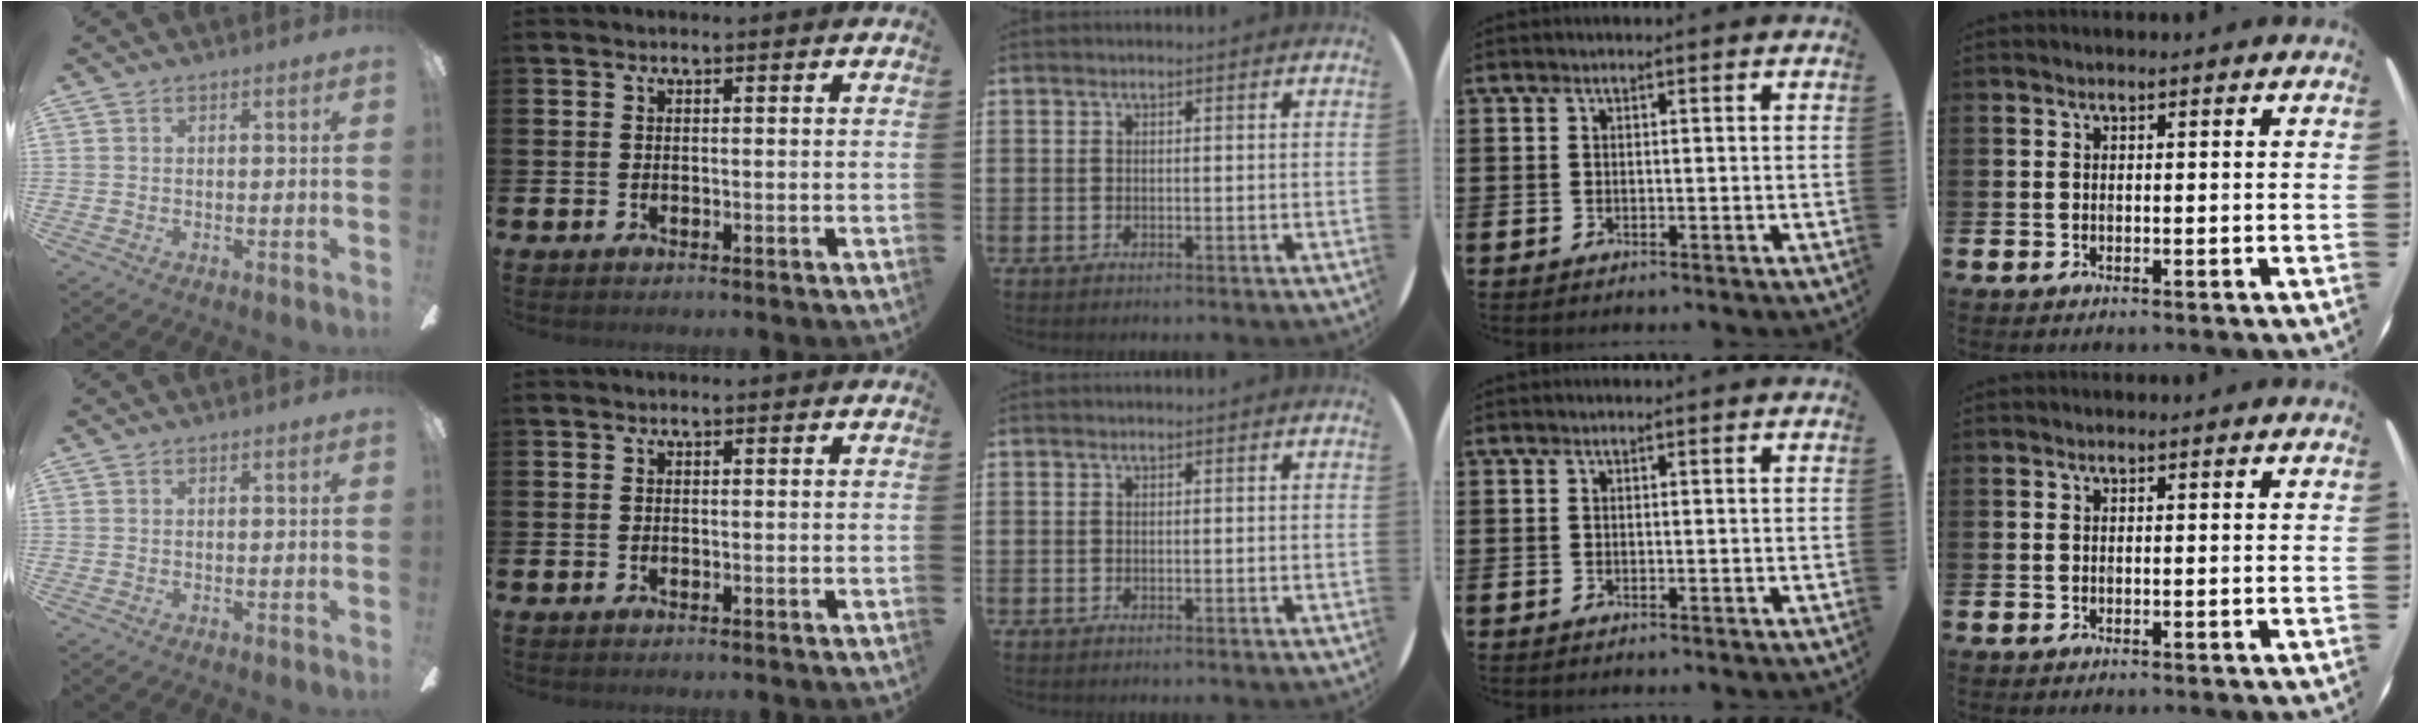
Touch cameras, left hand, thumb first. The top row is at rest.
{}